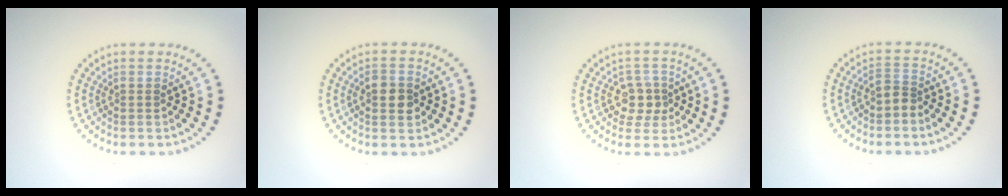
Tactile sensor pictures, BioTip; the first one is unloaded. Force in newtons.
{"total": 2.6, "press": 2.6, "slide": 0.1}
{"total": 2.5, "press": 2.2, "slide": 1.1}
{"total": 1.7, "press": 1.3, "slide": 1.1}